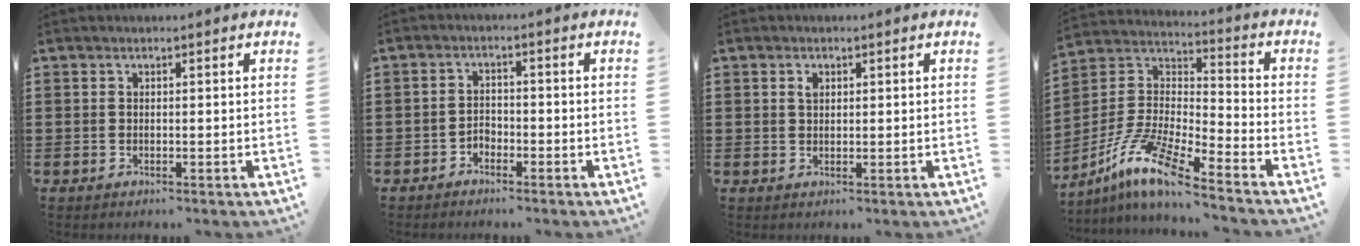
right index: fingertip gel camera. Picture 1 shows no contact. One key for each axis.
{"total": 1.9, "fx": -1.6, "fy": 0.9, "fz": 0.2, "tx": -0.012, "ty": 0.001, "tz": -0.034}
{"total": 1.2, "fx": 0.5, "fy": 0.7, "fz": 0.8, "tx": -0.018, "ty": 0.005, "tz": 0.009}
{"total": 10.9, "fx": -8.2, "fy": 0.9, "fz": 7.1, "tx": -0.162, "ty": -0.008, "tz": -0.172}